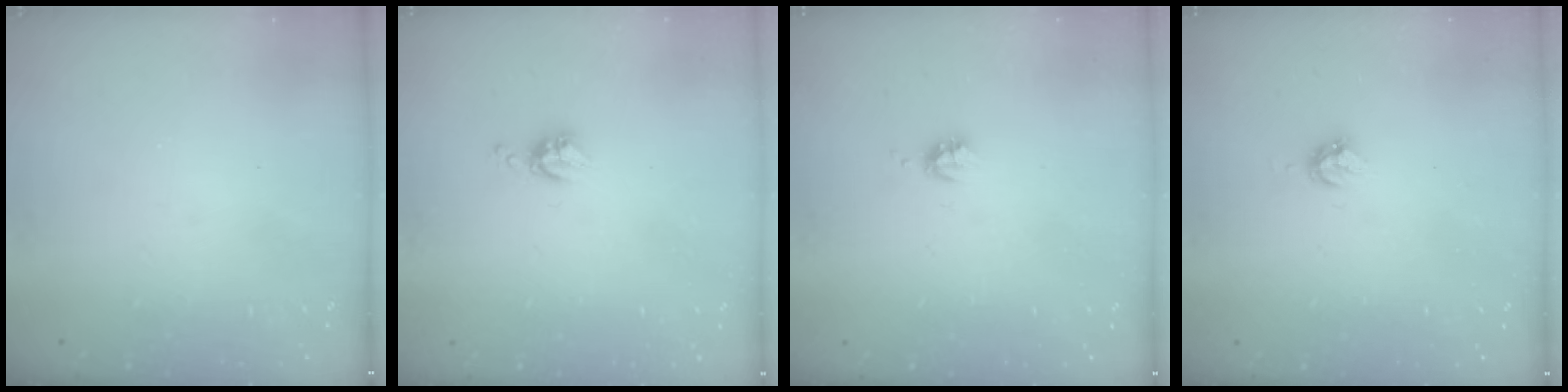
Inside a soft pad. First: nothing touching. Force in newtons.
{"total": 4.2, "press": 4.2, "slide": 0.5}
{"total": 2.9, "press": 2.9, "slide": 0.3}
{"total": 4.2, "press": 4.2, "slide": 0.0}